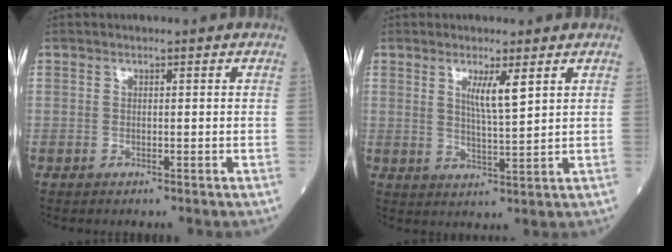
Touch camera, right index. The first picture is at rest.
{"total": 4.4, "force": [2.1, 0.0, 3.9], "torque": [-0.070, -0.008, 0.039]}